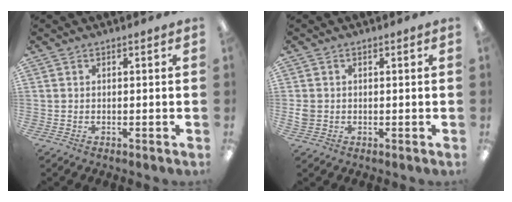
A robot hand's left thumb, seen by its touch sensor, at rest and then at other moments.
{"total": 2.5, "force": [-0.1, 2.3, 0.9], "torque": [-0.008, 0.002, -0.003]}